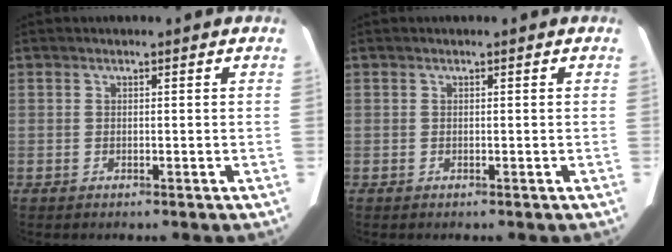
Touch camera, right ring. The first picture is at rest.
{"total": 0.0}